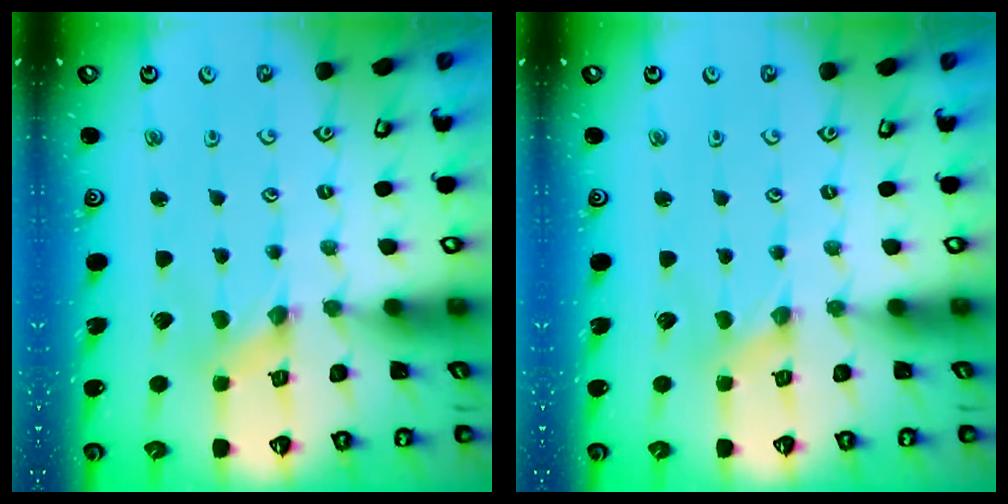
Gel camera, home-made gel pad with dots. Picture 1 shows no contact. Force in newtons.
{"total": 0.0}